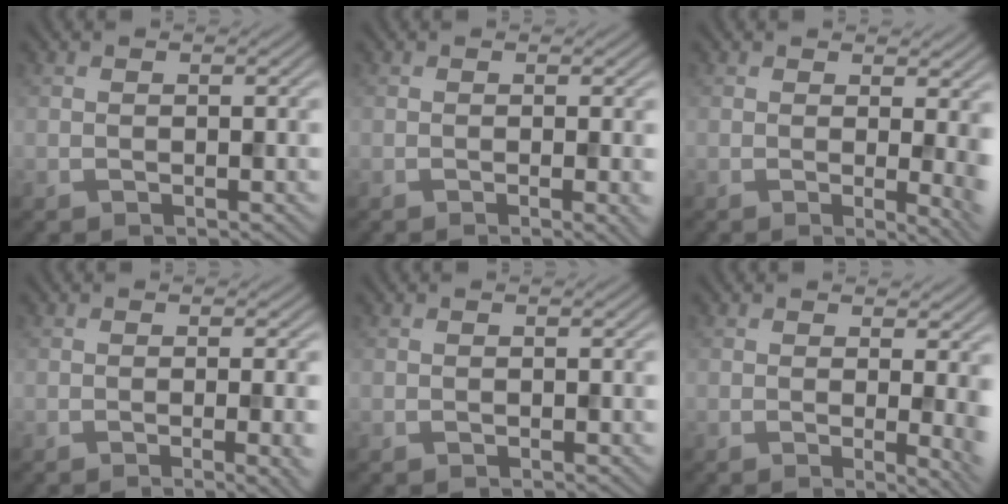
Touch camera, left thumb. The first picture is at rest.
{"total": 1.8, "force": [-0.3, 0.2, 1.8], "torque": [-0.028, -0.002, -0.007]}
{"total": 4.4, "force": [0.7, 1.1, 4.2], "torque": [-0.059, -0.006, 0.007]}
{"total": 4.5, "force": [-0.7, 1.3, 4.3], "torque": [-0.054, -0.005, -0.007]}
{"total": 0.0}
{"total": 4.1, "force": [0.5, 1.0, 4.0], "torque": [-0.058, -0.006, 0.005]}